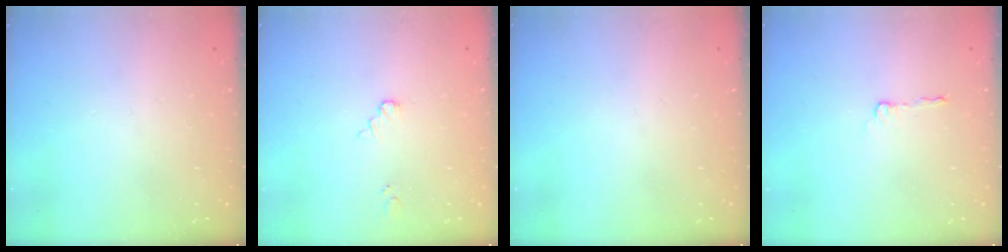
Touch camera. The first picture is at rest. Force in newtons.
{"total": 1.7, "press": 1.7, "slide": 0.3}
{"total": 0.0}
{"total": 3.8, "press": 3.8, "slide": 0.5}